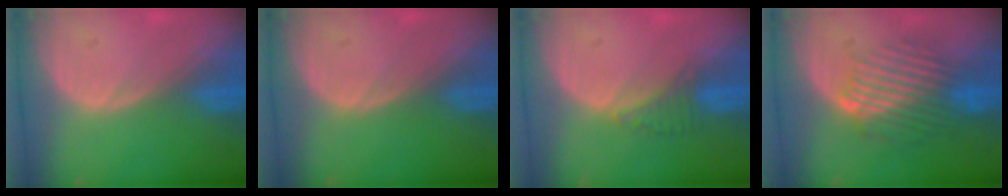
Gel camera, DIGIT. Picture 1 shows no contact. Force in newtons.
{"total": 0.0}
{"total": 2.7, "press": 2.6, "slide": 0.7}
{"total": 9.1, "press": 8.1, "slide": 4.3}